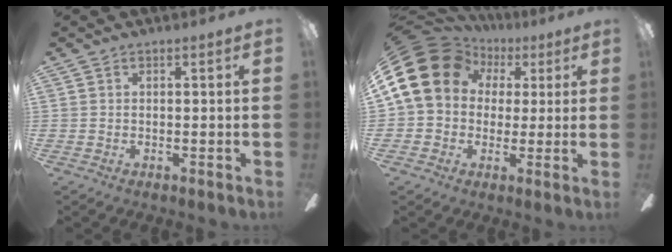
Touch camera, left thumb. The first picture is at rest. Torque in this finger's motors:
{"motor_torque": [0.98, 1.60, 1.46, -1.31, 0.26]}